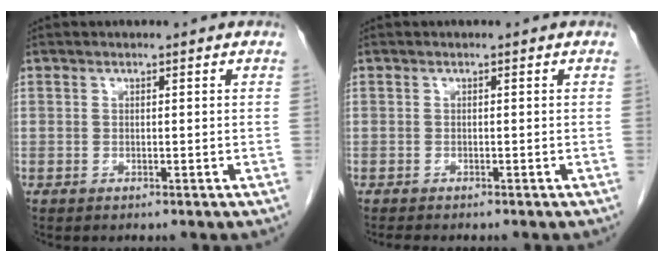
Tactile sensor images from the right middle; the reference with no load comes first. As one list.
[{"total": 2.0, "force": [-1.7, 0.4, 0.9], "torque": [-0.018, -0.005, -0.022]}]